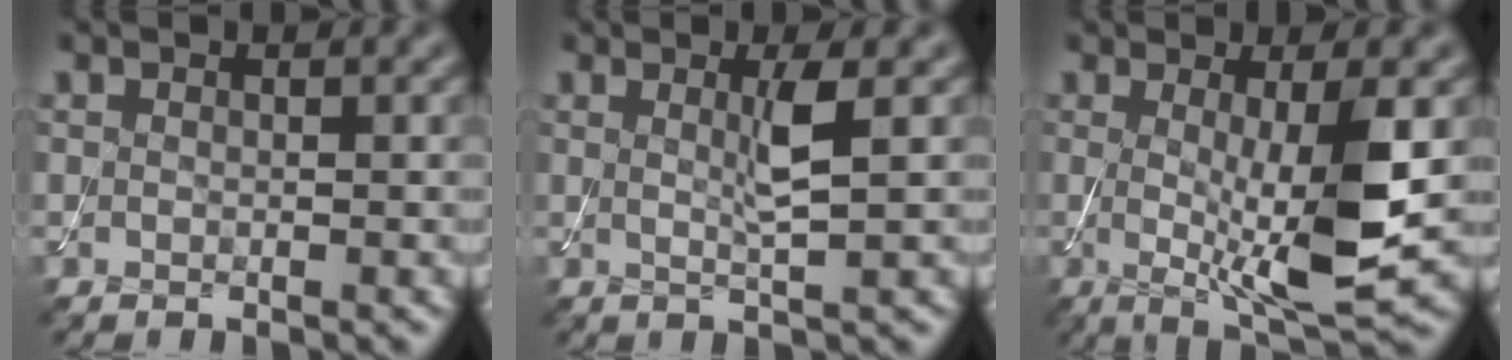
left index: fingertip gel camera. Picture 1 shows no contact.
{"total": 2.6, "force": [0.6, 0.4, 2.5], "torque": [-0.046, -0.004, 0.007]}
{"total": 7.6, "force": [-0.2, 1.4, 7.5], "torque": [-0.118, -0.019, 0.003]}